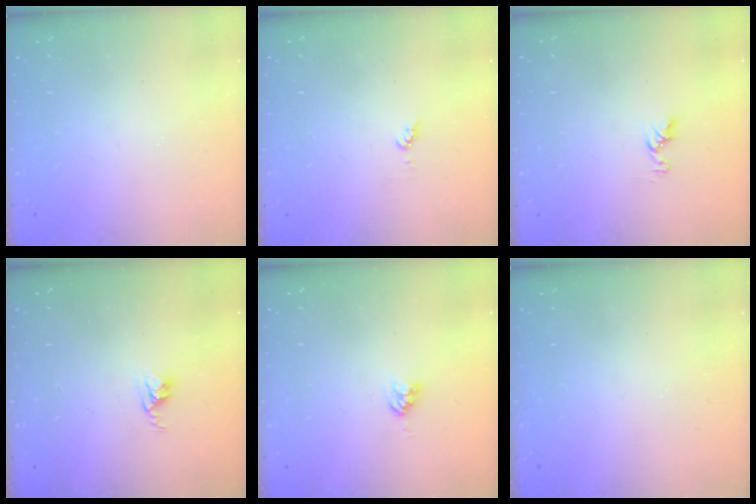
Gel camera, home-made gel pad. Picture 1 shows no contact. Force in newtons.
{"total": 4.4, "press": 4.3, "slide": 0.4}
{"total": 5.1, "press": 5.1, "slide": 0.6}
{"total": 2.8, "press": 2.7, "slide": 0.4}
{"total": 3.9, "press": 3.9, "slide": 0.4}
{"total": 0.0}